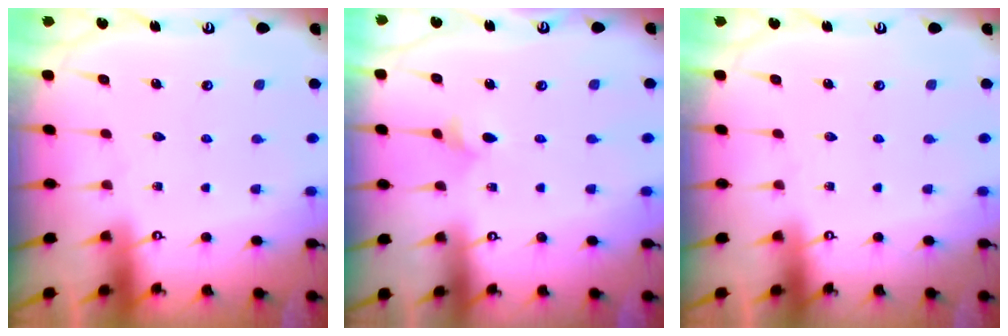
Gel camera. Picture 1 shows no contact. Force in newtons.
{"total": 3.4, "press": 3.3, "slide": 0.7}
{"total": 0.0}